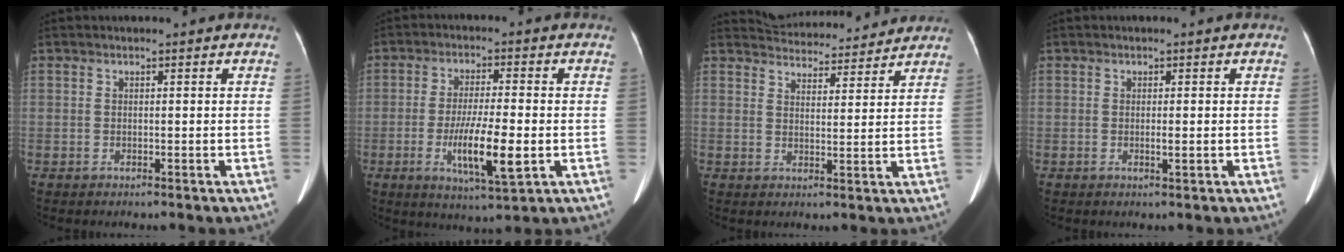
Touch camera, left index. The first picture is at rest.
{"total": 9.5, "force": [-2.4, 1.1, 9.1], "torque": [-0.167, -0.018, -0.042]}
{"total": 12.0, "force": [11.6, 2.7, 1.6], "torque": [-0.012, 0.020, 0.145]}
{"total": 0.9, "force": [-0.2, 0.0, 0.9], "torque": [-0.019, -0.002, -0.003]}